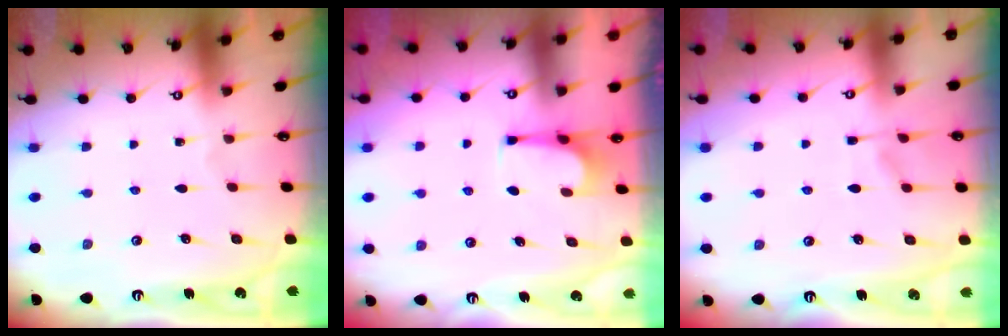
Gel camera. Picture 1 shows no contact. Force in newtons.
{"total": 4.1, "press": 4.1, "slide": 0.3}
{"total": 1.3, "press": 0.0, "slide": 1.3}